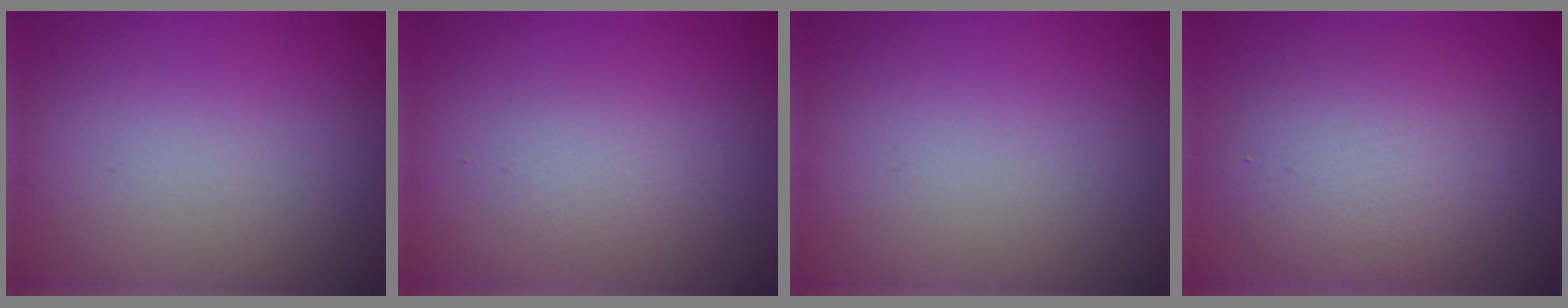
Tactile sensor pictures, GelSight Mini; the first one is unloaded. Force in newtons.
{"total": 1.3, "press": 1.3, "slide": 0.1}
{"total": 0.0}
{"total": 5.1, "press": 5.1, "slide": 0.3}